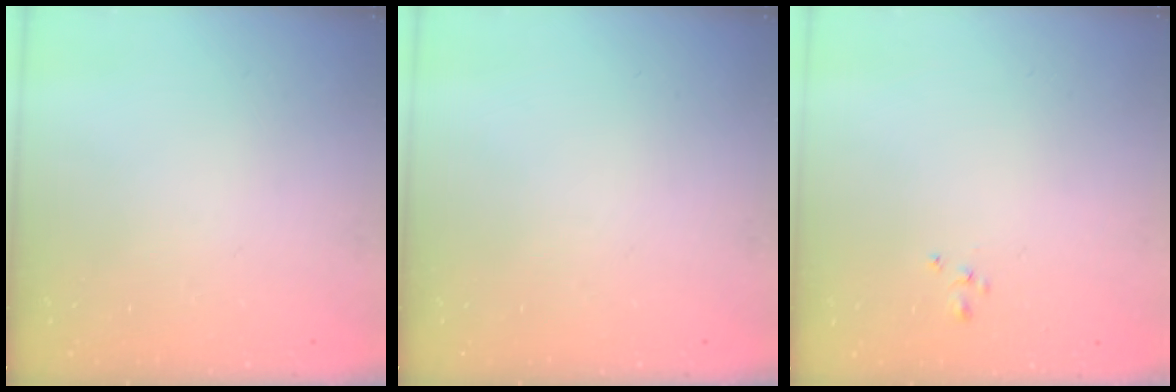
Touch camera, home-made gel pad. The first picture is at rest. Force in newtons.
{"total": 0.0}
{"total": 2.4, "press": 2.3, "slide": 0.6}